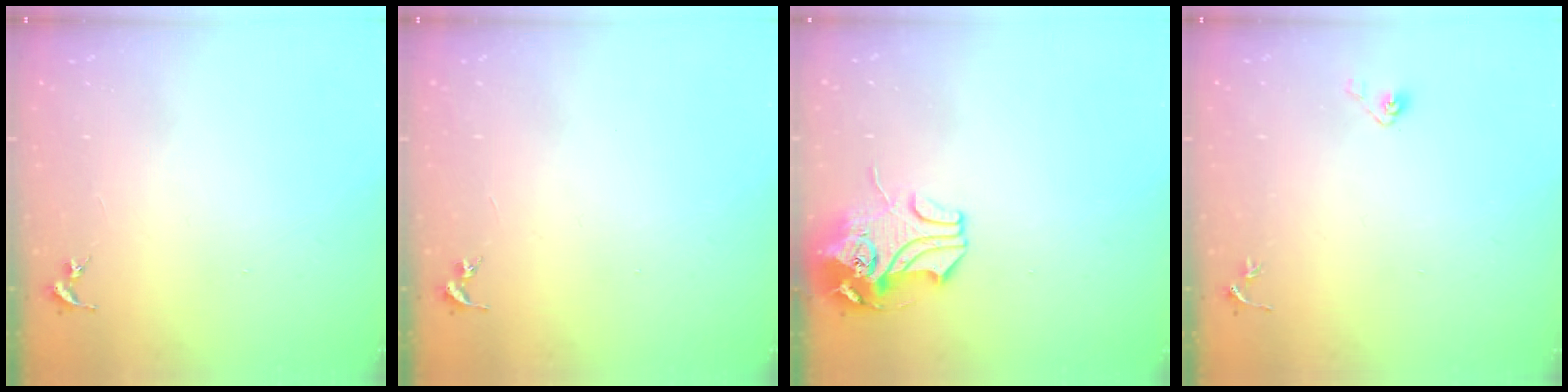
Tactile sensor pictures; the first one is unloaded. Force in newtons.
{"total": 0.0}
{"total": 9.9, "press": 9.8, "slide": 1.6}
{"total": 3.6, "press": 3.3, "slide": 1.5}